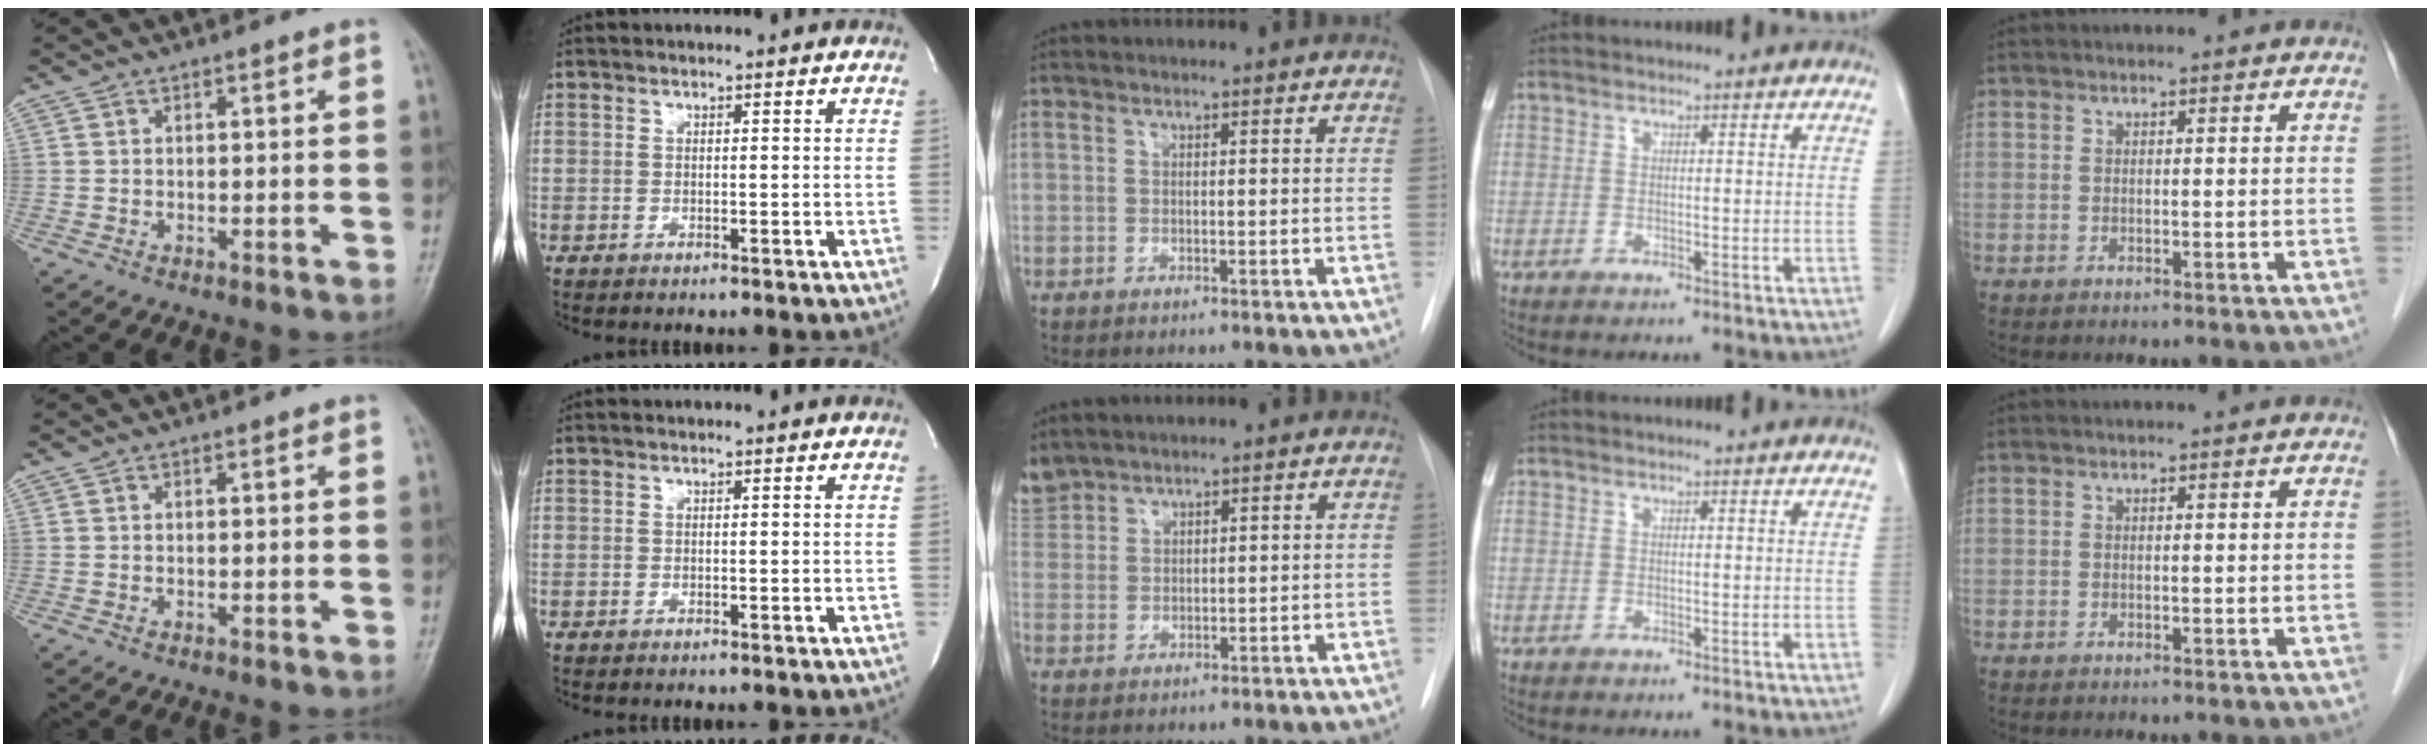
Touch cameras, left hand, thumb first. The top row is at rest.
{"middle": {"total": 4.3, "force": [4.1, 1.2, 0.2], "torque": [-0.013, 0.012, 0.092]}}